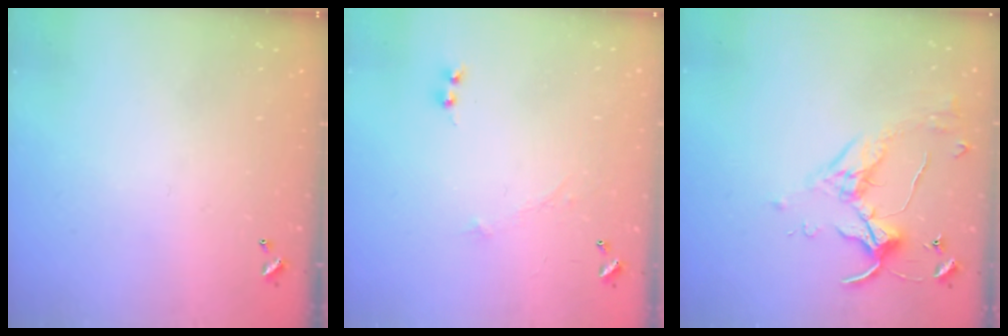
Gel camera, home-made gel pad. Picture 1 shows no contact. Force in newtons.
{"total": 0.0}
{"total": 3.9, "press": 3.8, "slide": 0.5}